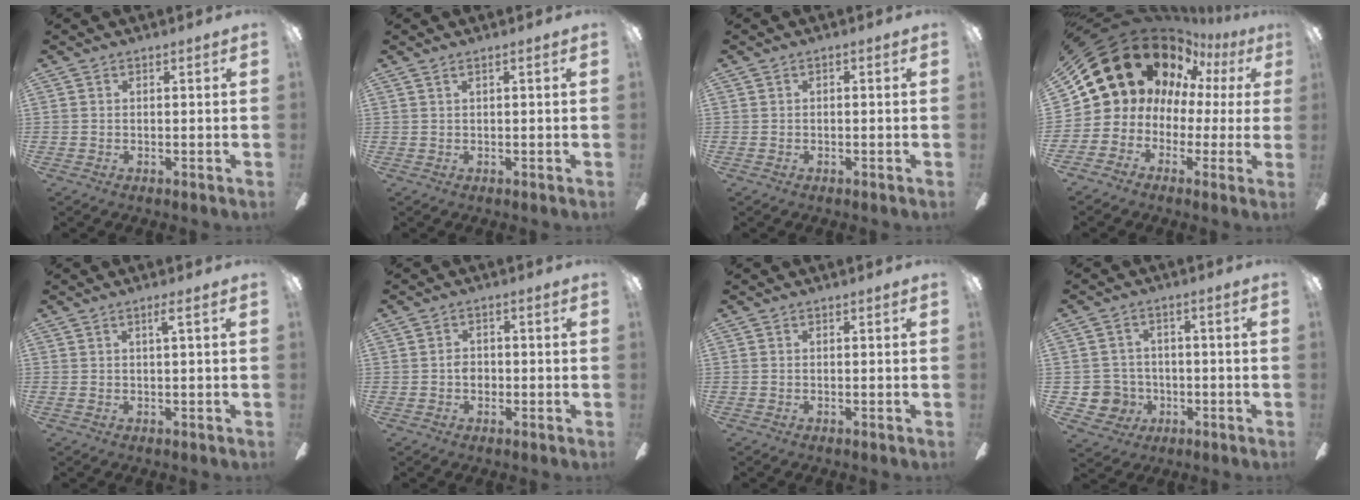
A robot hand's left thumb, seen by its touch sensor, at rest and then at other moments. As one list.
[{"total": 1.1, "force": [0.2, 0.1, 1.0], "torque": [-0.019, -0.001, 0.004]}, {"total": 0.6, "force": [-0.5, 0.3, 0.0], "torque": [0.001, 0.001, -0.011]}, {"total": 16.7, "force": [9.4, 11.8, 7.1], "torque": [-0.160, -0.063, 0.187]}, {"total": 2.2, "force": [1.0, -0.2, 2.0], "torque": [-0.032, -0.005, 0.013]}, {"total": 2.1, "force": [-0.5, 1.7, 1.2], "torque": [-0.021, 0.006, -0.011]}, {"total": 0.0}, {"total": 5.8, "force": [-1.0, 5.7, 0.6], "torque": [-0.044, 0.006, -0.013]}]